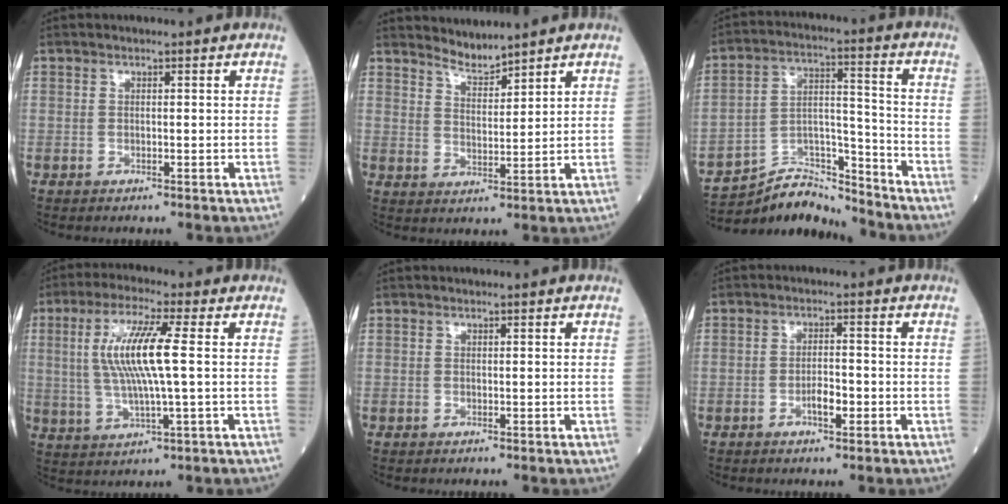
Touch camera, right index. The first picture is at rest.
{"total": 3.6, "force": [3.6, -0.2, 0.1], "torque": [-0.005, -0.007, 0.074]}
{"total": 11.2, "force": [-11.1, 1.5, 0.5], "torque": [-0.007, 0.043, -0.196]}
{"total": 10.3, "force": [1.5, 0.6, 10.1], "torque": [-0.212, 0.005, 0.030]}
{"total": 0.0}
{"total": 2.9, "force": [-1.2, 0.9, 2.5], "torque": [-0.043, 0.004, -0.018]}